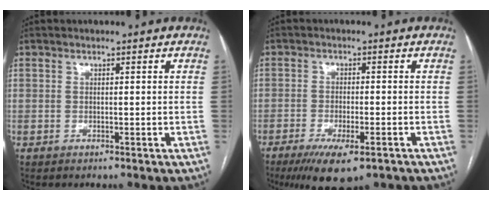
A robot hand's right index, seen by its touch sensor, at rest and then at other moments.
{"total": 8.9, "force": [-5.8, 2.4, 6.4], "torque": [-0.103, -0.018, -0.087]}